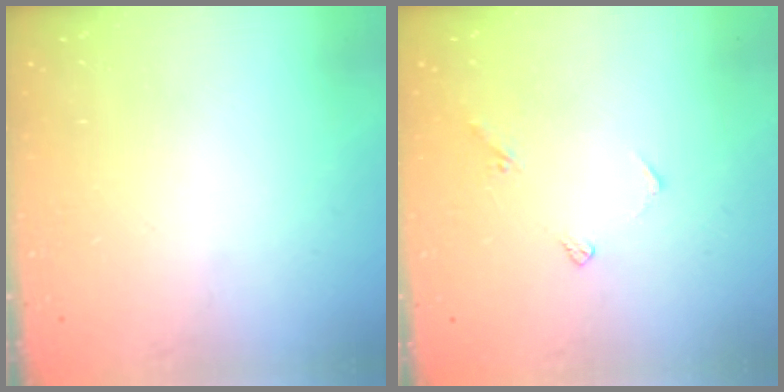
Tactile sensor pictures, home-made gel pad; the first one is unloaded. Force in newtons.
{"total": 4.7, "press": 4.7, "slide": 0.5}